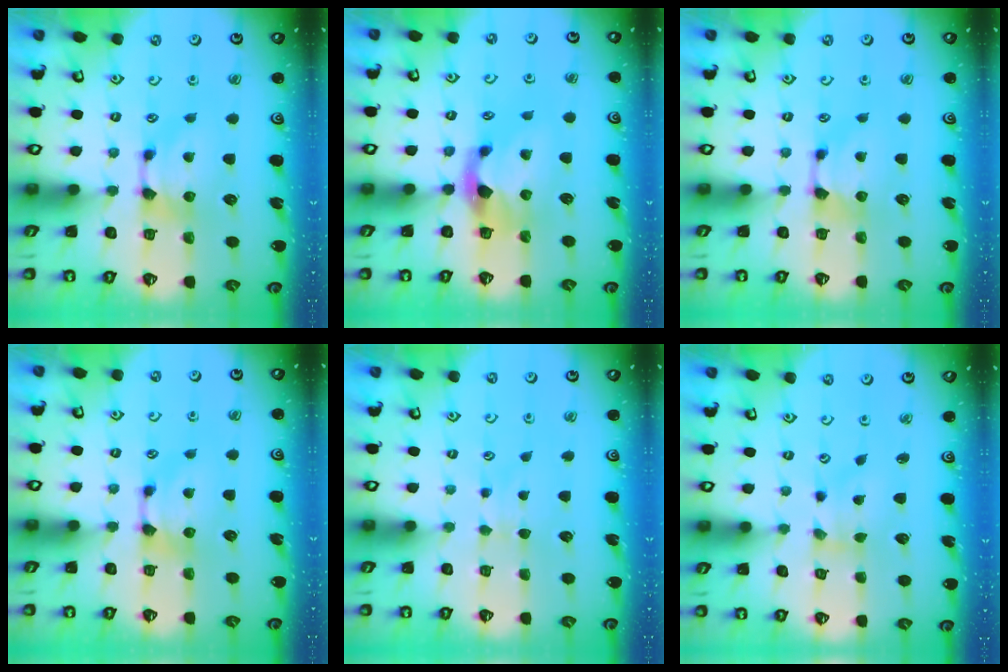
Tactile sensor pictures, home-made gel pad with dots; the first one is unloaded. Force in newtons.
{"total": 2.9, "press": 2.5, "slide": 1.5}
{"total": 0.0}
{"total": 0.0}
{"total": 2.3, "press": 2.2, "slide": 0.3}
{"total": 1.7, "press": 1.3, "slide": 1.1}